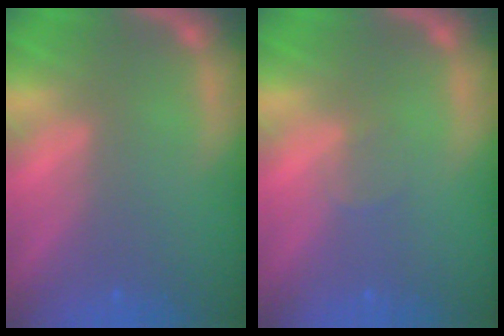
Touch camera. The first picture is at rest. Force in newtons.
{"total": 1.0}